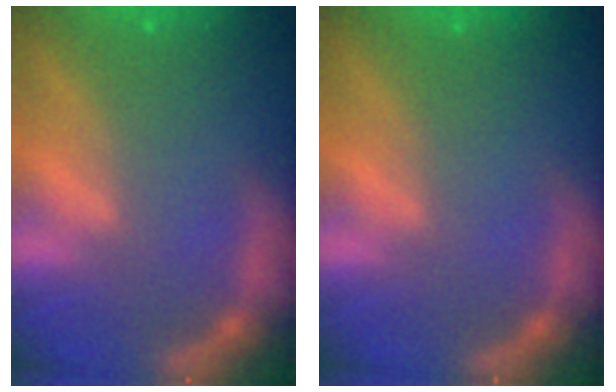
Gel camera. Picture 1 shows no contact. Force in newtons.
{"total": 0.0}